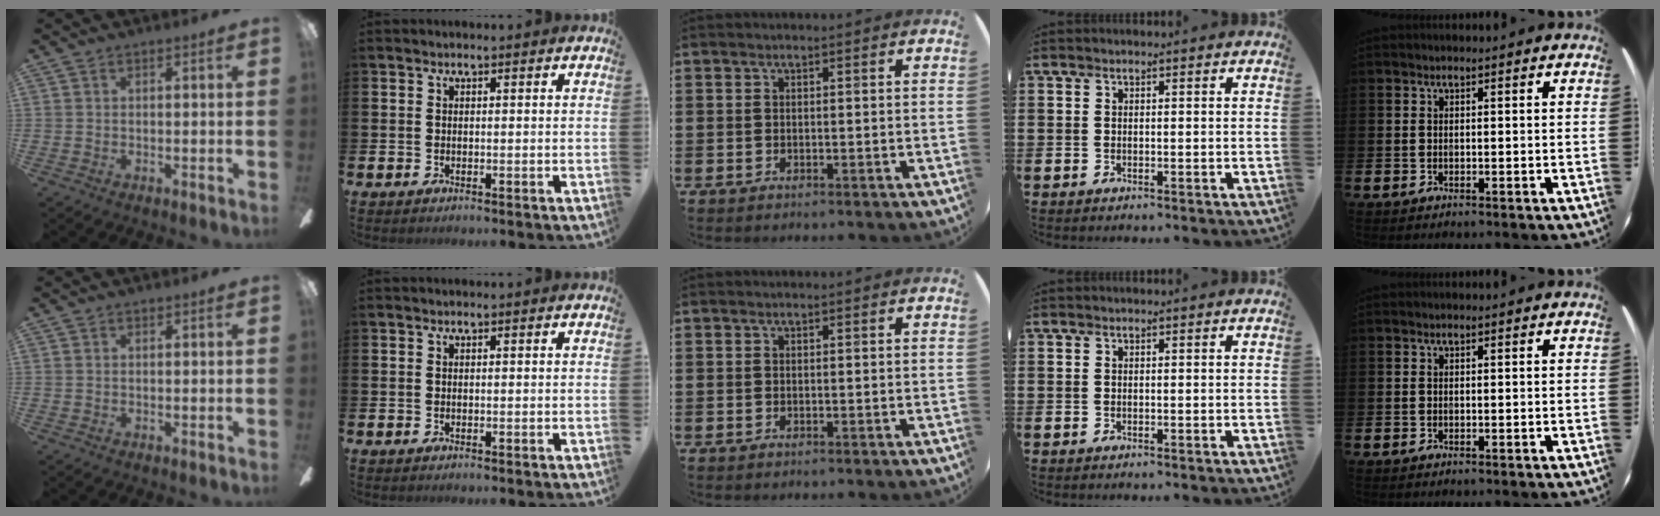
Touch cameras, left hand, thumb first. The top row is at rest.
{}